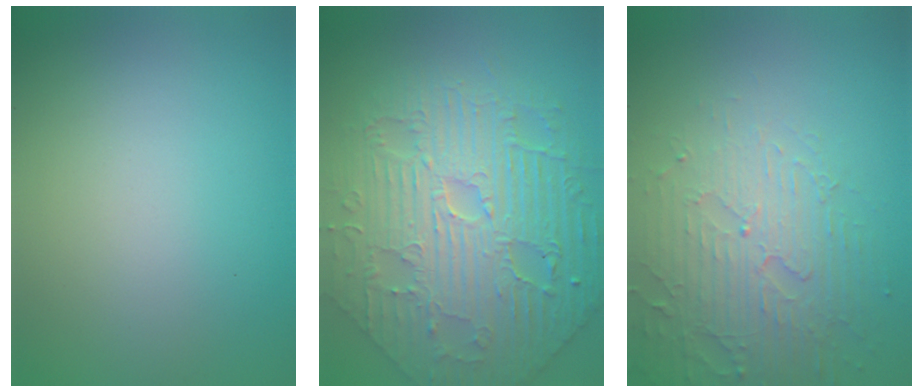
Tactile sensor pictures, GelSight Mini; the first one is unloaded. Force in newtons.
{"total": 9.3, "press": 7.0, "slide": 6.0}
{"total": 4.2, "press": 4.2, "slide": 0.6}